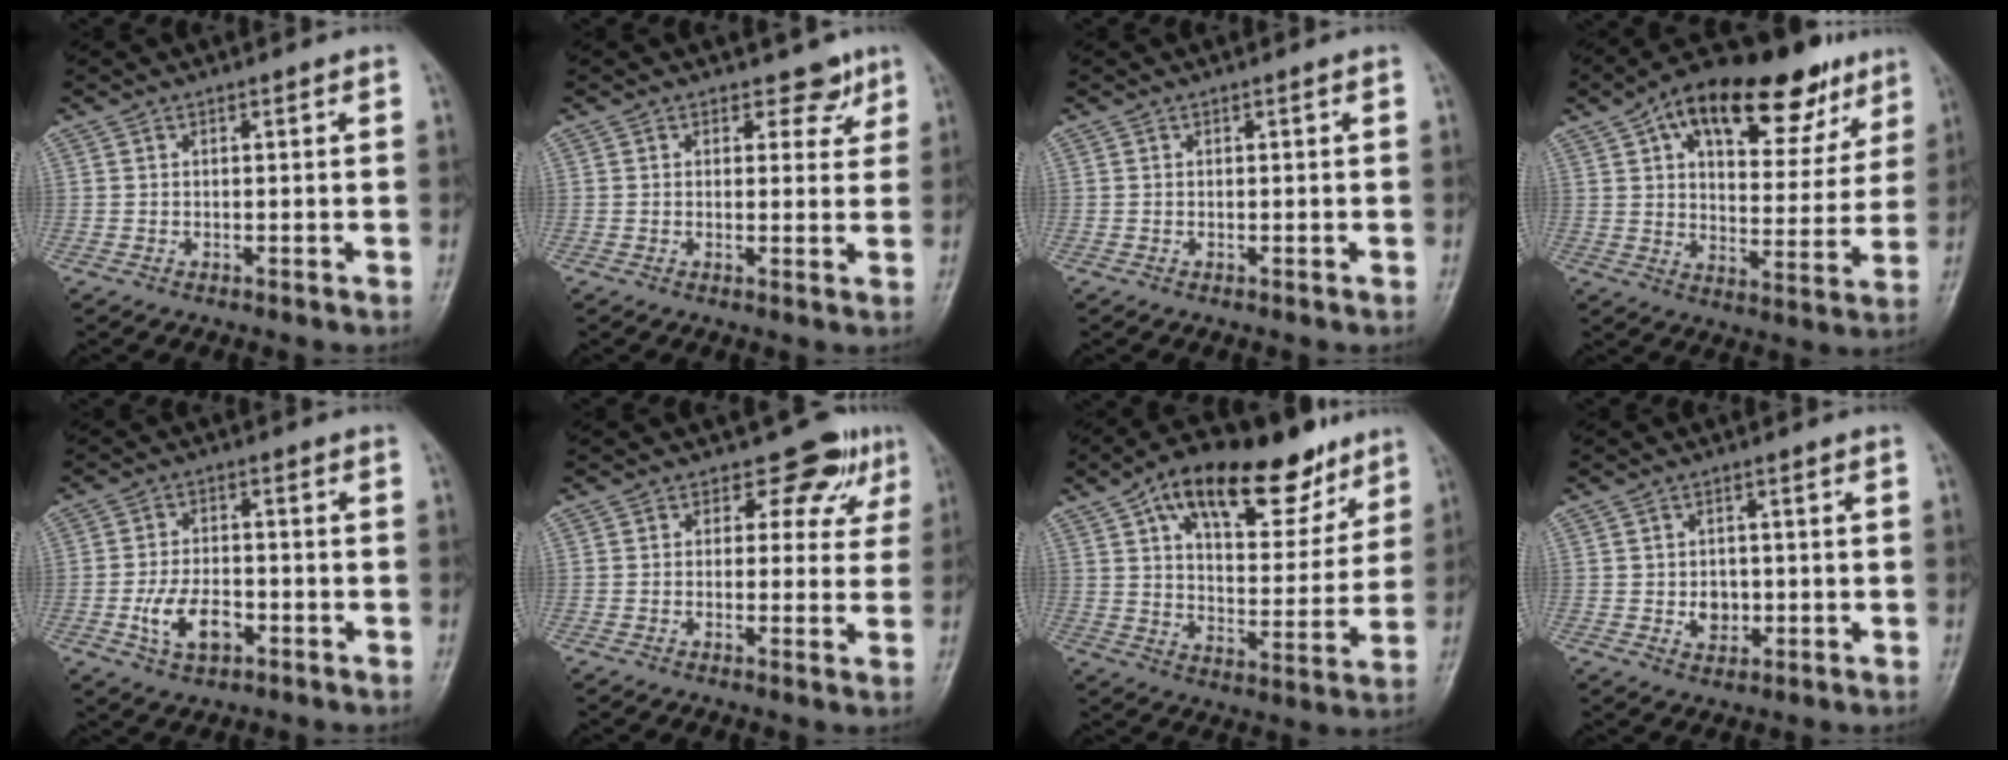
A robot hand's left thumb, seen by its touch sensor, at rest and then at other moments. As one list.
[{"total": 3.6, "force": [2.5, 2.4, 1.0], "torque": [0.016, -0.013, 0.029]}, {"total": 0.0}, {"total": 24.3, "force": [13.2, 11.8, 16.7], "torque": [-0.206, -0.002, 0.196]}, {"total": 7.8, "force": [-2.7, 4.7, 5.6], "torque": [-0.097, 0.013, -0.049]}, {"total": 6.5, "force": [3.5, 4.5, 3.2], "torque": [0.001, -0.011, 0.034]}, {"total": 22.9, "force": [13.6, 10.5, 15.2], "torque": [-0.193, -0.024, 0.215]}, {"total": 4.1, "force": [-0.5, 3.4, 2.3], "torque": [-0.015, 0.003, -0.002]}]